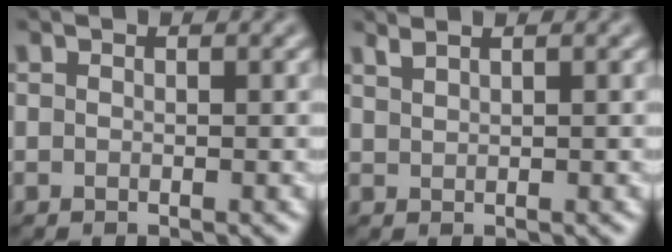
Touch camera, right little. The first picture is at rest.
{"total": 1.4, "force": [1.2, -0.7, -0.4], "torque": [-0.002, 0.001, 0.025]}